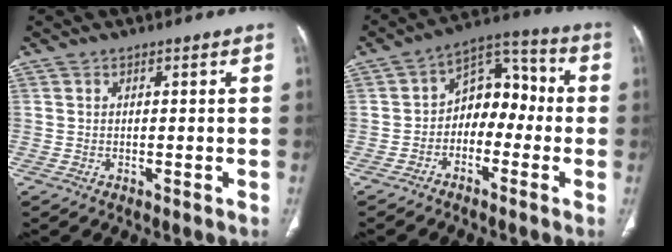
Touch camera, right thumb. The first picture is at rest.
{"total": 9.9, "force": [-2.0, 7.1, 6.6], "torque": [-0.055, 0.048, -0.049]}